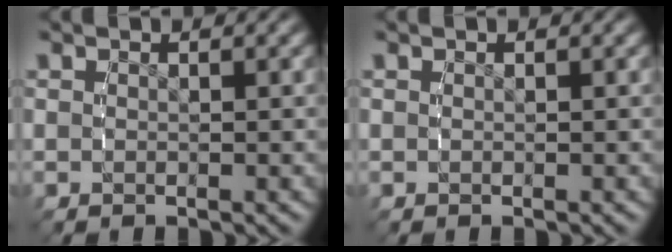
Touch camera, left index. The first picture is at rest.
{"total": 0.0}